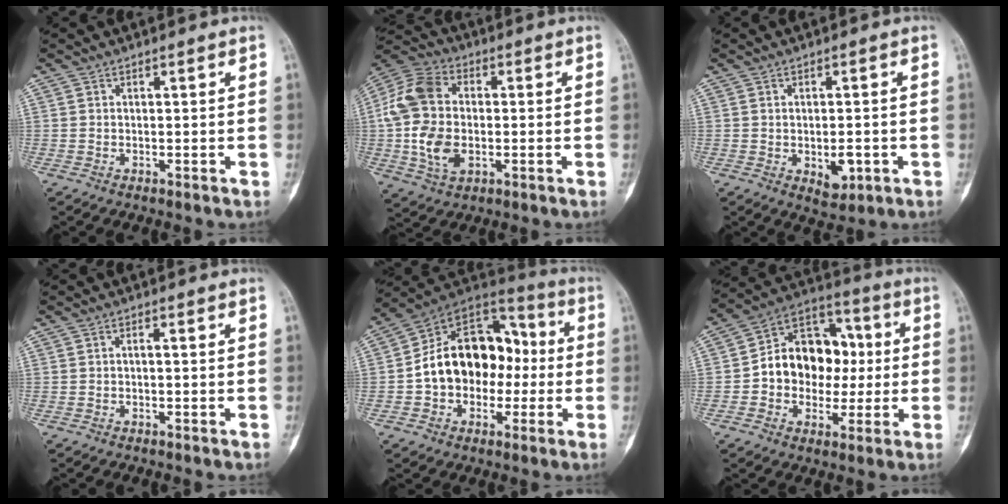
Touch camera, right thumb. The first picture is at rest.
{"total": 15.4, "force": [-0.7, 10.4, 11.4], "torque": [-0.223, 0.014, -0.017]}
{"total": 4.6, "force": [-1.1, 2.7, 3.6], "torque": [-0.029, -0.003, -0.006]}
{"total": 0.7, "force": [-0.2, 0.2, 0.6], "torque": [-0.011, 0.006, -0.004]}
{"total": 18.4, "force": [-1.5, 13.5, 12.4], "torque": [-0.158, 0.053, -0.027]}
{"total": 15.6, "force": [-0.1, 12.2, 9.8], "torque": [-0.099, 0.037, -0.009]}